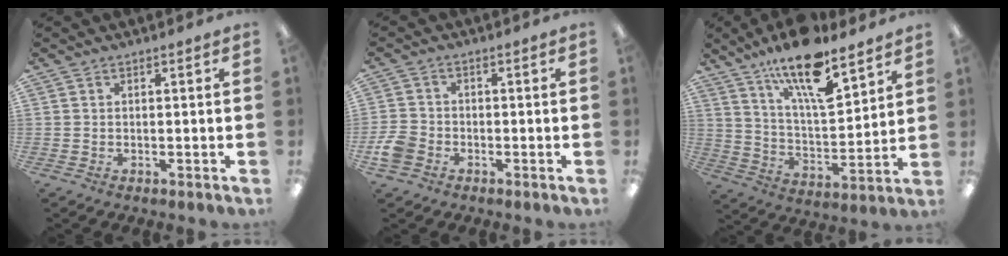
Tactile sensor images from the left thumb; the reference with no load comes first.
{"total": 4.9, "force": [-2.3, 3.7, 2.2], "torque": [-0.043, 0.014, -0.042]}
{"total": 18.2, "force": [12.8, 5.7, 11.6], "torque": [-0.194, -0.074, 0.213]}